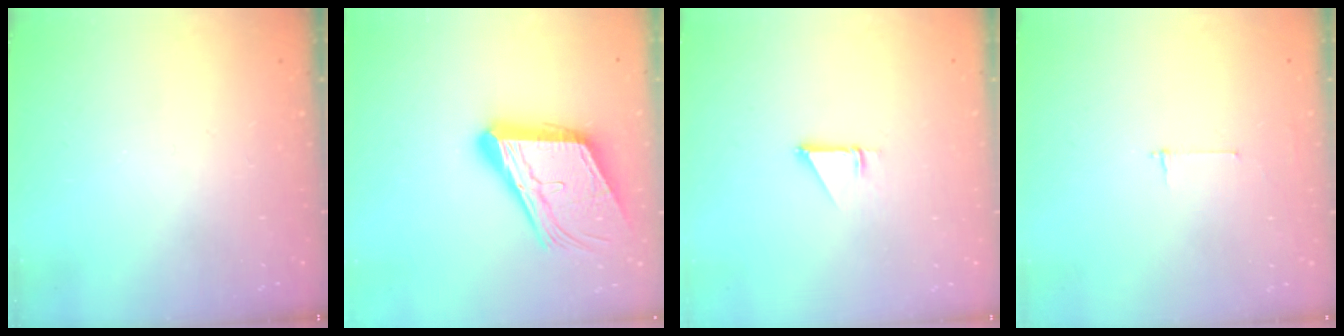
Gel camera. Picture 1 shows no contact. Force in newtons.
{"total": 20.7, "press": 20.5, "slide": 3.2}
{"total": 1.0, "press": 1.0, "slide": 0.1}
{"total": 2.7, "press": 2.7, "slide": 0.3}